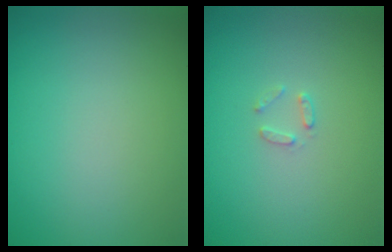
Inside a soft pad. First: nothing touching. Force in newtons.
{"total": 1.0, "press": 1.0, "slide": 0.2}